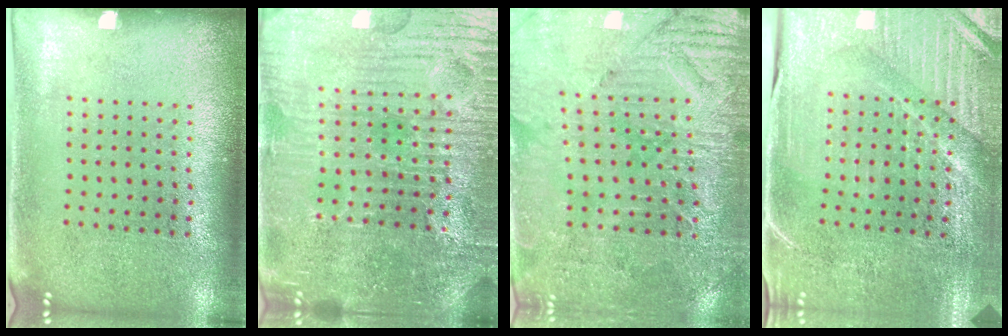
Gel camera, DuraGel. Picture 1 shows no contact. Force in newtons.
{"total": 5.6, "press": 5.3, "slide": 1.8}
{"total": 3.4, "press": 3.4, "slide": 0.6}
{"total": 3.8, "press": 3.8, "slide": 0.7}